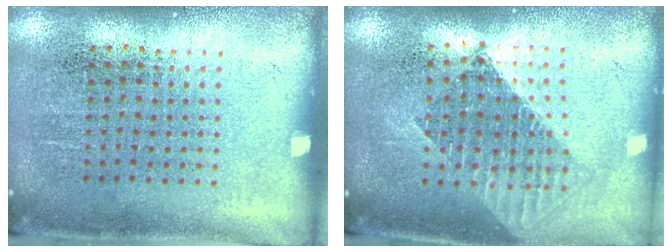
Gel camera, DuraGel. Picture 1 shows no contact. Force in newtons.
{"total": 1.6, "press": 1.3, "slide": 1.0}